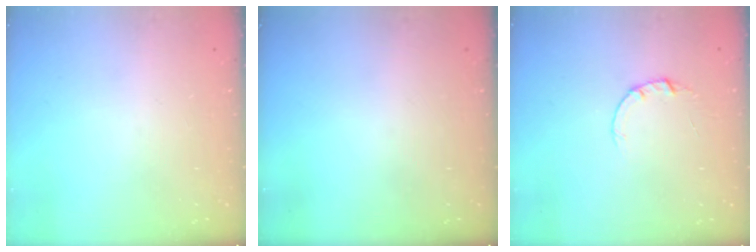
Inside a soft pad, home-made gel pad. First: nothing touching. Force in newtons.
{"total": 0.0}
{"total": 2.0, "press": 2.0, "slide": 0.2}